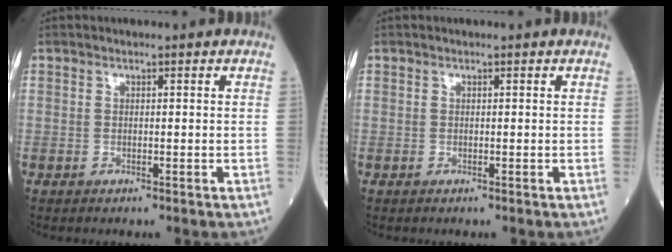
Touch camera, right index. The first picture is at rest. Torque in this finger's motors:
{"motor_torque": [0.00, 0.00, 0.00, 0.00]}